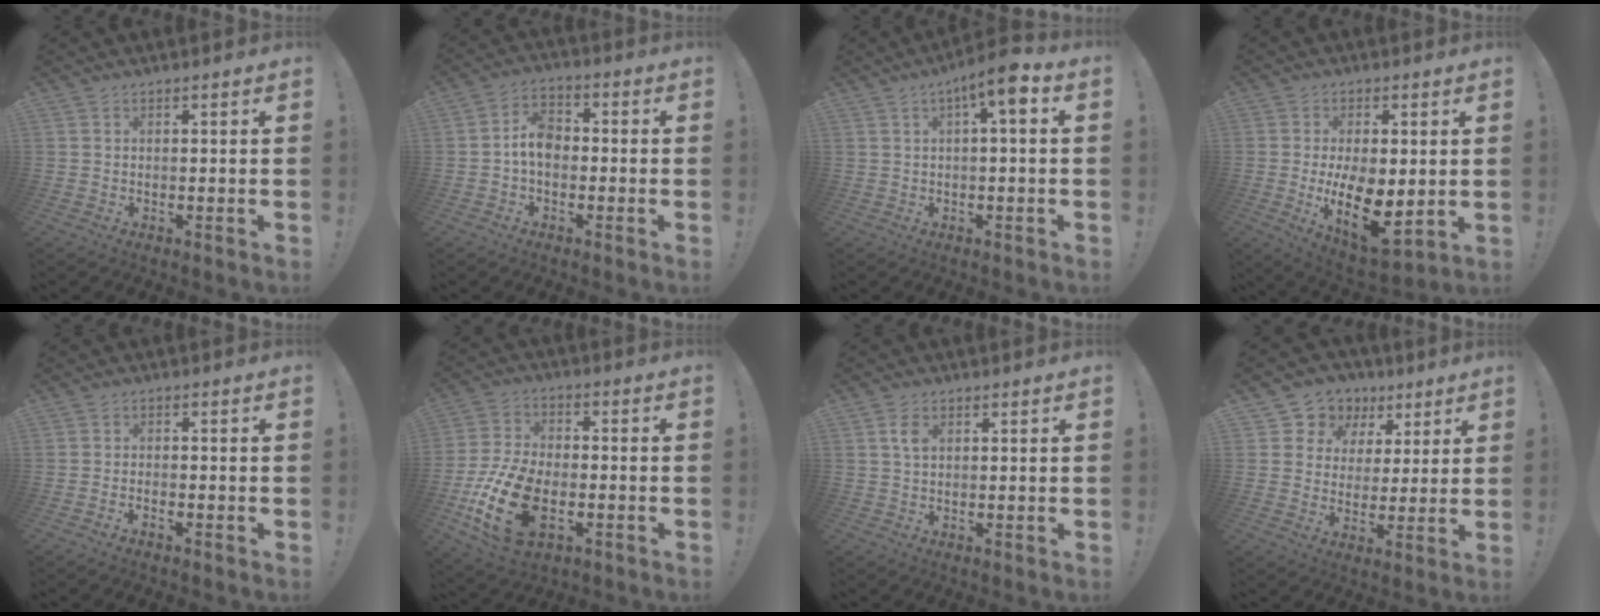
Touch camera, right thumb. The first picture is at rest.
{"total": 7.8, "force": [-1.1, 5.3, 5.6], "torque": [-0.106, 0.012, -0.017]}
{"total": 6.6, "force": [1.9, 1.1, 6.2], "torque": [-0.100, -0.009, 0.026]}
{"total": 15.3, "force": [-1.3, 8.2, 12.8], "torque": [-0.219, -0.018, -0.010]}
{"total": 1.6, "force": [-1.4, 0.2, 0.6], "torque": [-0.014, 0.005, -0.024]}
{"total": 19.1, "force": [-6.2, 11.5, 13.9], "torque": [-0.266, 0.033, -0.096]}
{"total": 3.3, "force": [1.1, 1.8, 2.5], "torque": [-0.043, 0.001, 0.018]}
{"total": 8.4, "force": [3.5, 7.5, 1.8], "torque": [-0.025, -0.026, 0.071]}